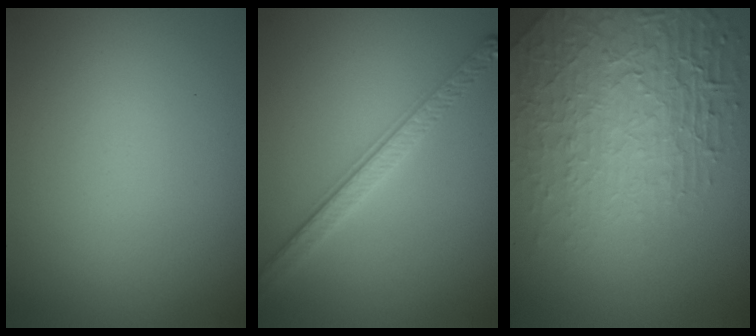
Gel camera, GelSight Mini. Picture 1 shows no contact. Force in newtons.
{"total": 3.3, "press": 2.9, "slide": 1.5}
{"total": 9.0, "press": 6.0, "slide": 6.6}